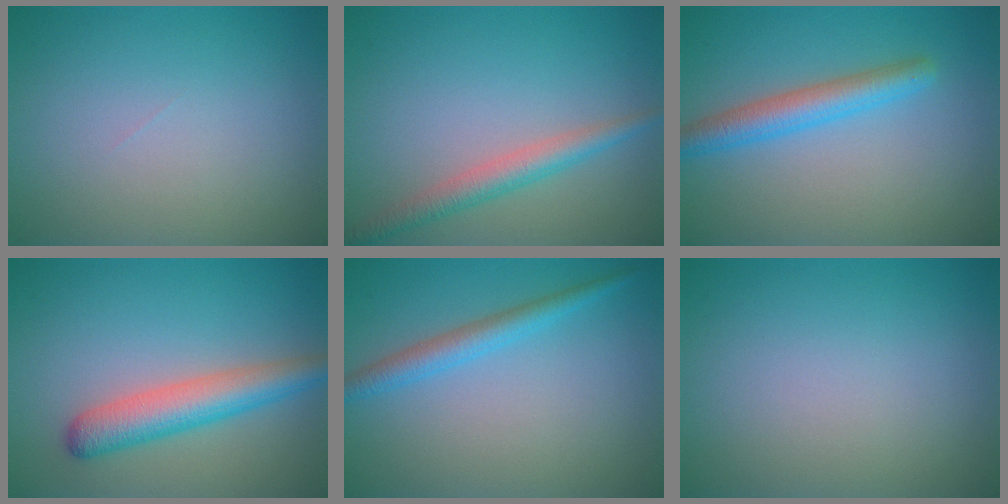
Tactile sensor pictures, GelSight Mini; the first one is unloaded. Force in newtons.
{"total": 2.8, "press": 2.8, "slide": 0.1}
{"total": 3.6, "press": 3.6, "slide": 0.0}
{"total": 4.6, "press": 4.6, "slide": 0.2}
{"total": 2.5, "press": 2.5, "slide": 0.1}
{"total": 0.0}